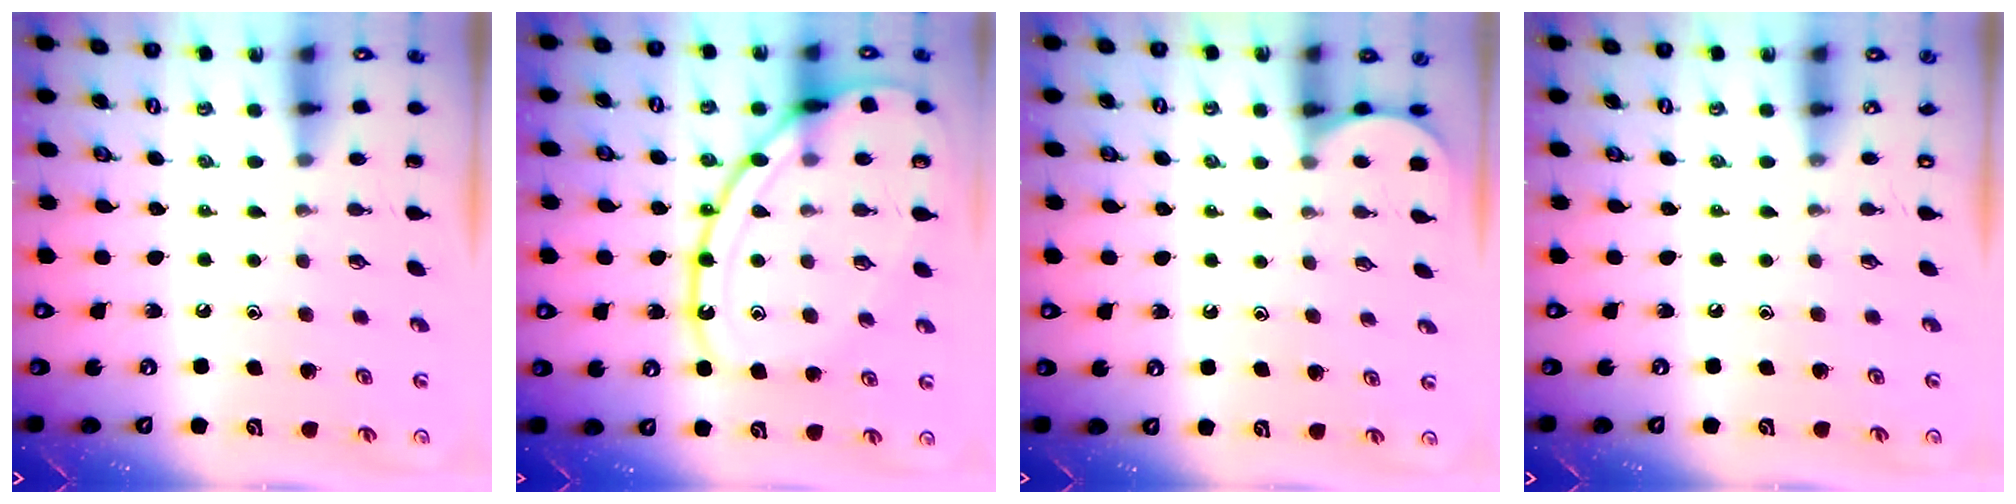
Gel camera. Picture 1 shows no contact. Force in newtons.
{"total": 18.4, "press": 18.3, "slide": 1.9}
{"total": 0.7, "press": 0.7, "slide": 0.1}
{"total": 0.0}